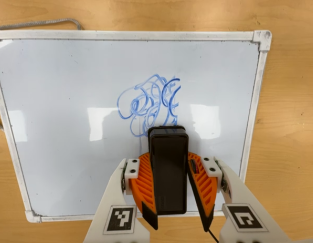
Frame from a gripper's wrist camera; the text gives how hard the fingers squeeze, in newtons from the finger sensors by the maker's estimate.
{"total": 12.9, "left": 13.8, "right": 12.0}